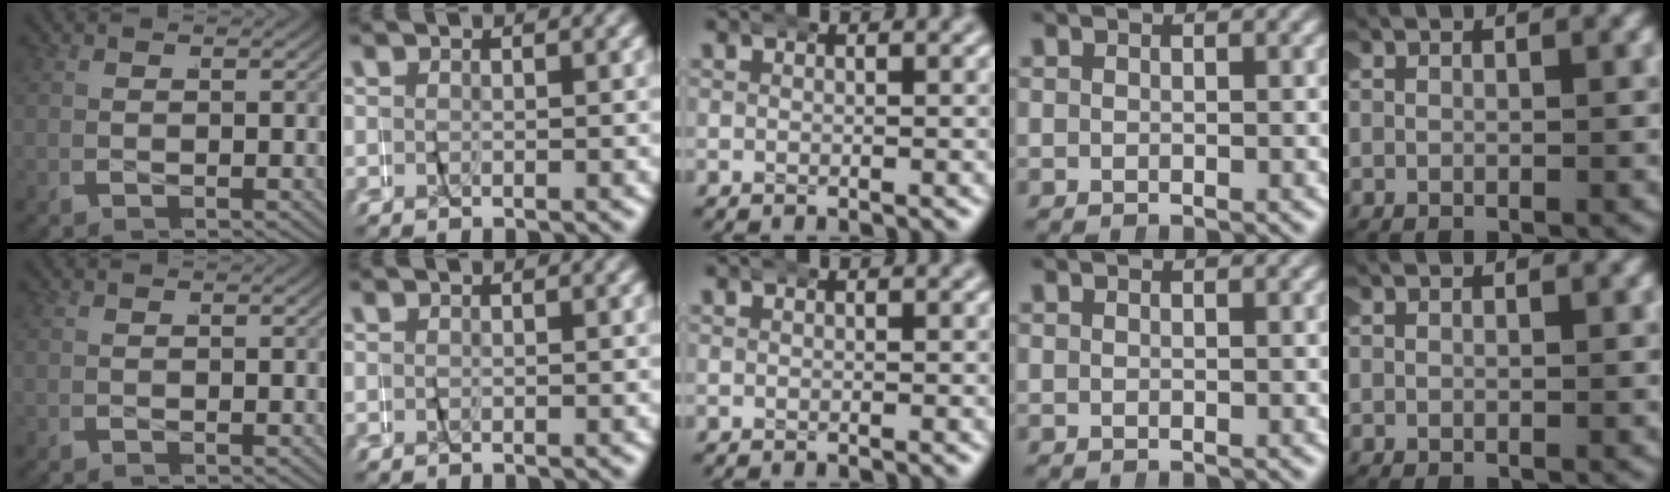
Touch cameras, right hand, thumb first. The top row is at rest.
{}